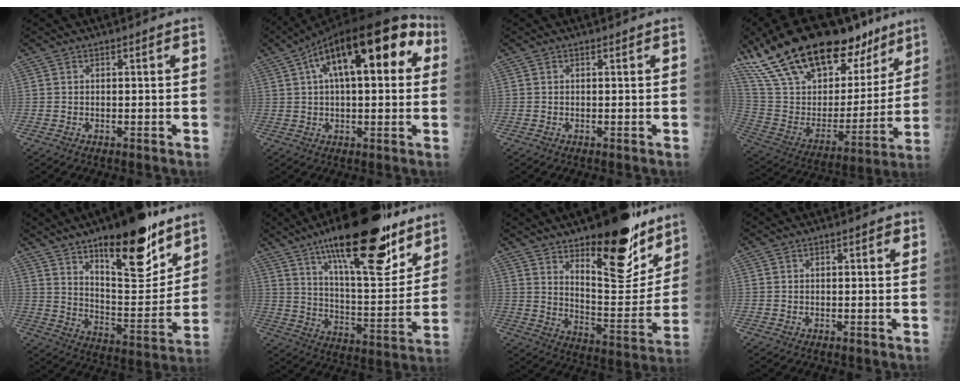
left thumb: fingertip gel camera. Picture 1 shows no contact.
{"total": 21.7, "force": [6.8, 9.4, 18.3], "torque": [-0.263, 0.041, 0.098]}
{"total": 0.0}
{"total": 33.1, "force": [22.2, 14.5, 19.8], "torque": [-0.315, -0.034, 0.378]}
{"total": 22.6, "force": [14.1, 8.0, 15.7], "torque": [-0.190, -0.081, 0.225]}
{"total": 26.4, "force": [16.7, 8.4, 18.6], "torque": [-0.250, -0.061, 0.266]}
{"total": 22.9, "force": [14.6, 8.6, 15.3], "torque": [-0.163, -0.095, 0.219]}
{"total": 1.6, "force": [0.6, 0.6, 1.4], "torque": [-0.015, 0.002, 0.006]}